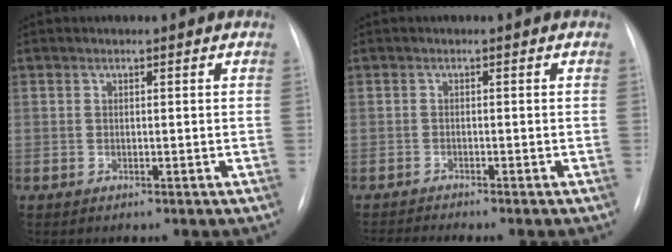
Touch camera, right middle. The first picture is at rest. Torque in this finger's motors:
{"motor_torque": [0.56, -0.59, 0.13, 0.03]}